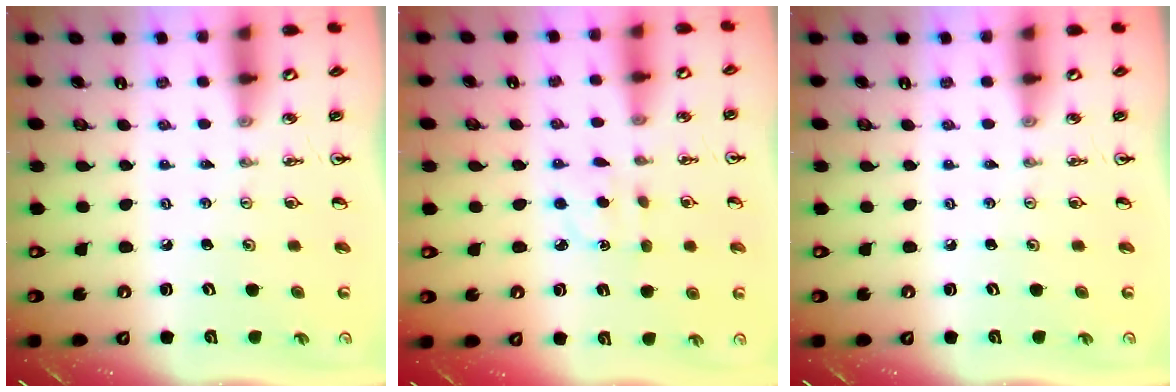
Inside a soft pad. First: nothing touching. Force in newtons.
{"total": 2.7, "press": 2.6, "slide": 0.9}
{"total": 0.0}